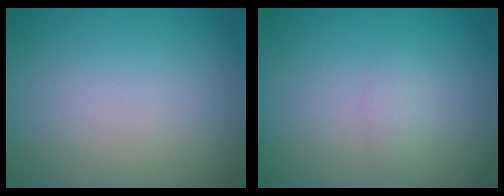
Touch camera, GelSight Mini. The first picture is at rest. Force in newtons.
{"total": 1.2, "press": 1.2, "slide": 0.1}